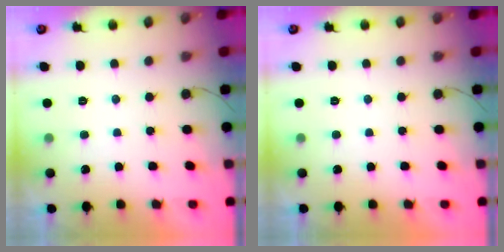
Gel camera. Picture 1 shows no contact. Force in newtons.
{"total": 0.0}